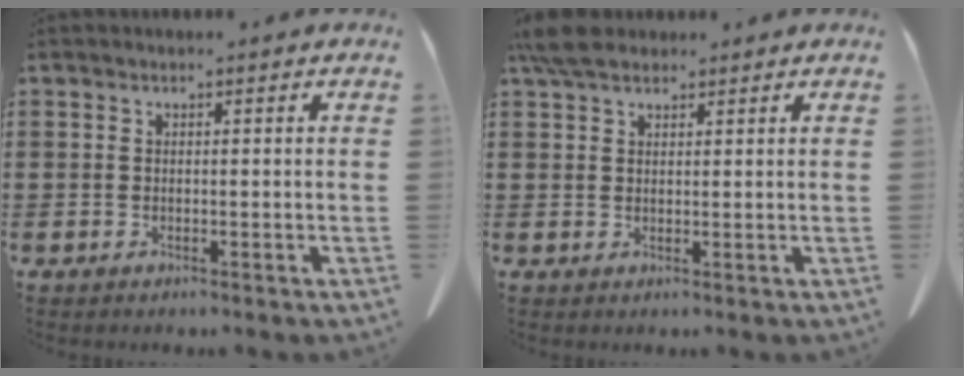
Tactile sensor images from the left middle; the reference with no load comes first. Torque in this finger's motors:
{"motor_torque": [1.47, 0.67, 0.13, 0.05]}